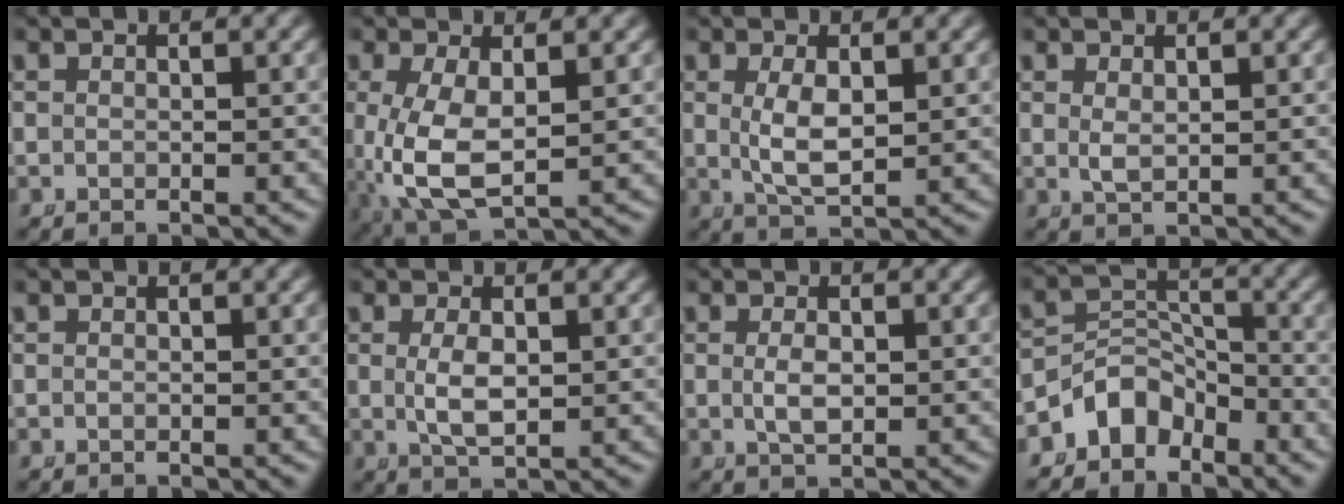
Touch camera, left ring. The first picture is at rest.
{"total": 7.0, "force": [-0.3, 3.9, 5.8], "torque": [-0.143, -0.034, 0.023]}
{"total": 3.3, "force": [0.2, 1.1, 3.1], "torque": [-0.064, -0.015, 0.017]}
{"total": 1.1, "force": [0.5, 0.1, 1.0], "torque": [-0.027, -0.014, 0.023]}
{"total": 0.0}
{"total": 2.7, "force": [0.1, 0.9, 2.6], "torque": [-0.056, -0.012, 0.012]}
{"total": 1.8, "force": [-0.1, 0.7, 1.7], "torque": [-0.037, -0.011, 0.007]}
{"total": 6.1, "force": [-3.4, 4.5, 2.4], "torque": [-0.043, -0.013, -0.063]}